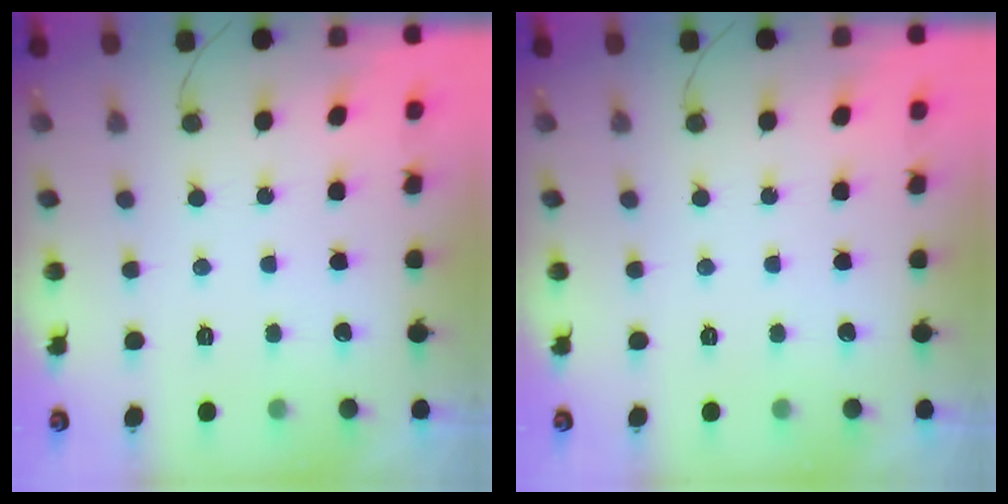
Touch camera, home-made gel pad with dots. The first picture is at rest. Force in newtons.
{"total": 0.0}